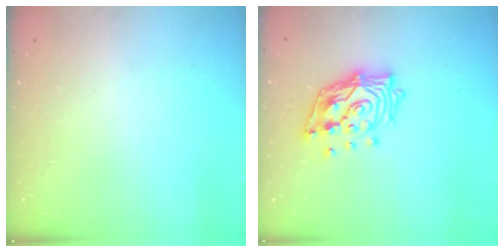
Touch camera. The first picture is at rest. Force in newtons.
{"total": 18.2, "press": 18.0, "slide": 2.7}